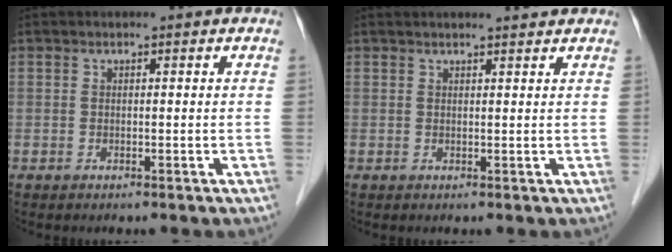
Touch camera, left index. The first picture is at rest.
{"total": 2.9, "force": [2.7, 0.1, 0.8], "torque": [-0.013, 0.009, 0.032]}